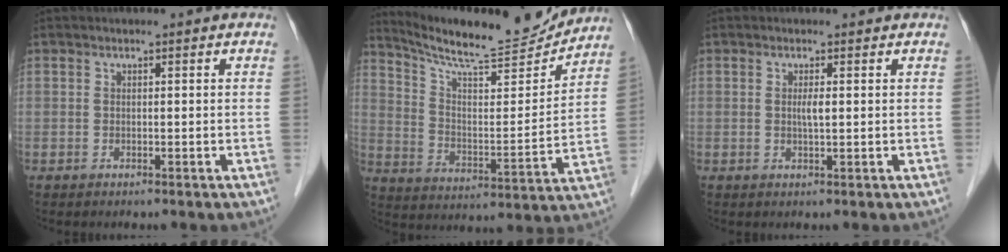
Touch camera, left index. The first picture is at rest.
{"total": 17.1, "force": [16.3, 0.8, 5.0], "torque": [-0.097, -0.030, 0.253]}
{"total": 1.5, "force": [0.4, 0.2, 1.4], "torque": [-0.031, 0.001, 0.006]}